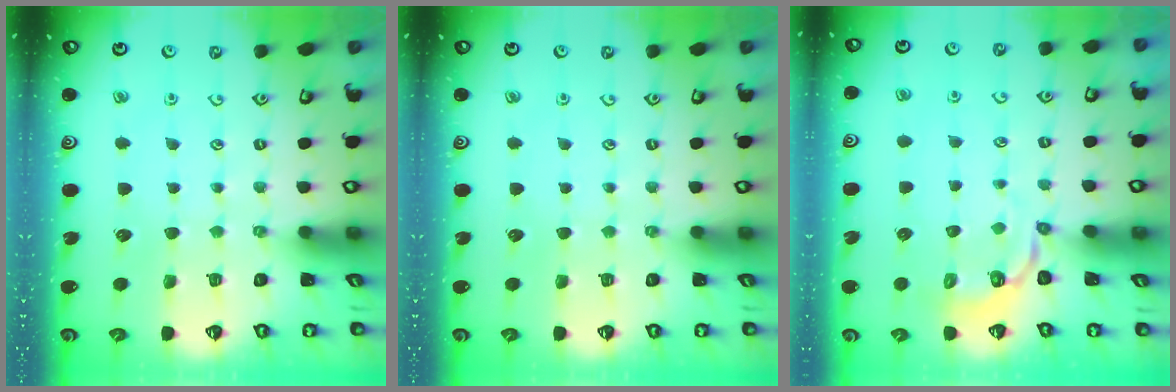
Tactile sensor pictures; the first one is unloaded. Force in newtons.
{"total": 0.0}
{"total": 3.4, "press": 2.6, "slide": 2.2}